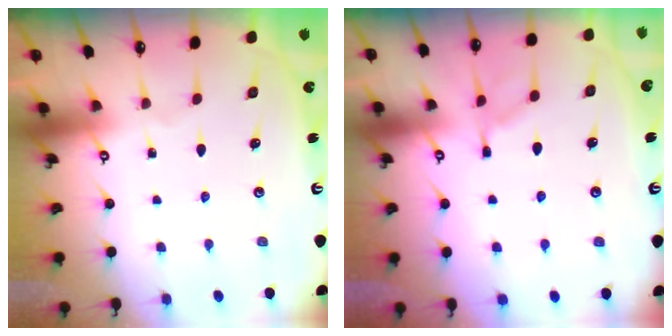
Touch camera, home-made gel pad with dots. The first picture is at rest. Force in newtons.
{"total": 5.8, "press": 5.8, "slide": 0.8}